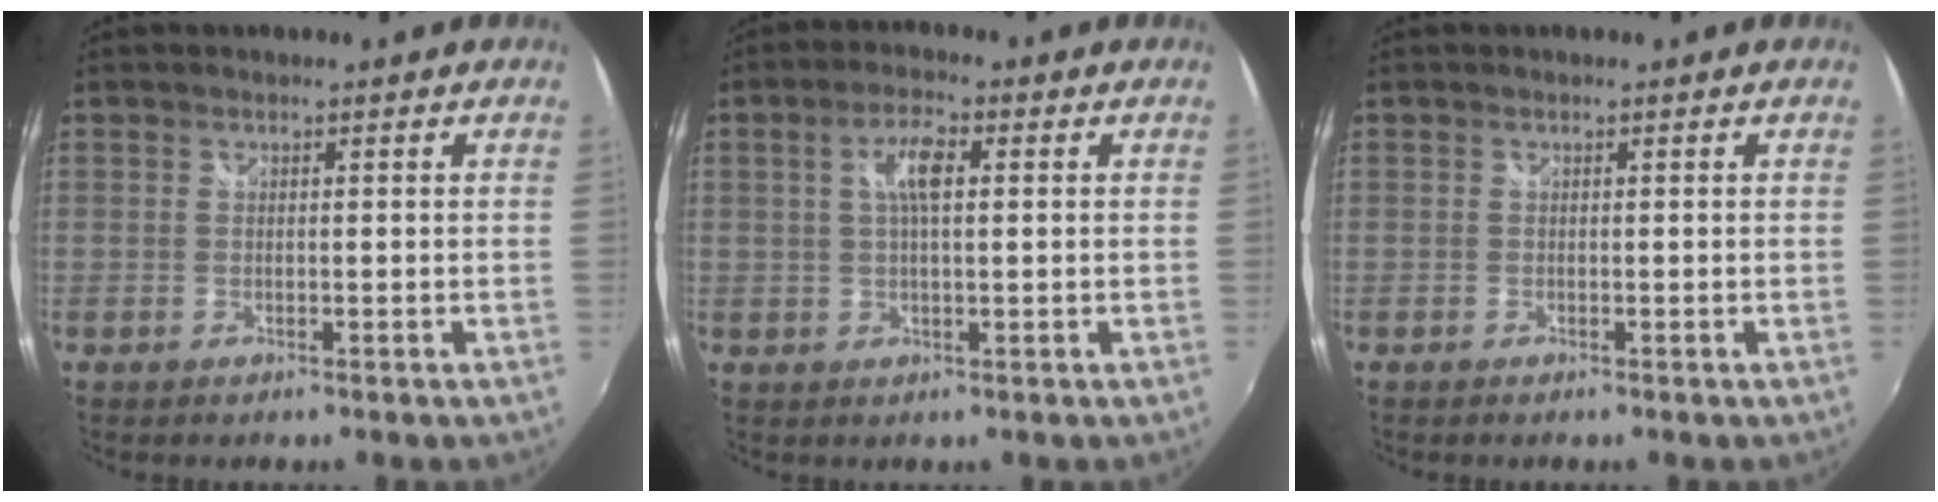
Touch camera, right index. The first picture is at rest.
{"total": 5.1, "force": [1.2, 1.7, 4.7], "torque": [-0.087, 0.010, 0.022]}
{"total": 0.0}